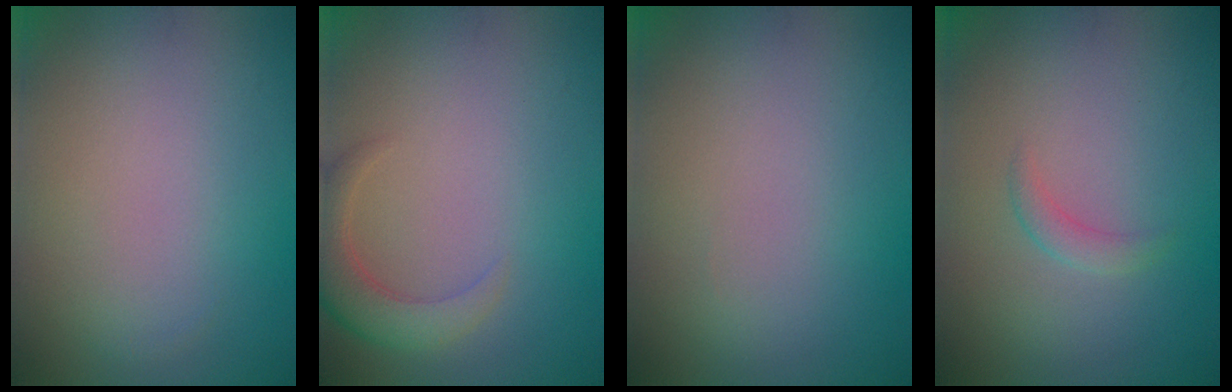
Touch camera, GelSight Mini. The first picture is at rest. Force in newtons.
{"total": 3.5, "press": 3.5, "slide": 0.4}
{"total": 0.0}
{"total": 1.2, "press": 1.2, "slide": 0.1}